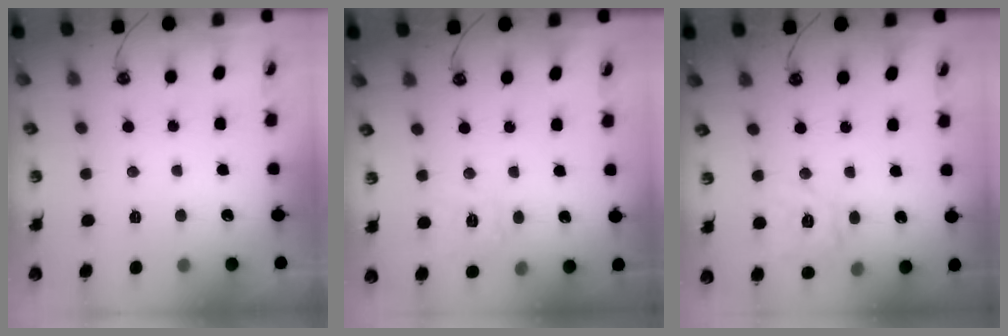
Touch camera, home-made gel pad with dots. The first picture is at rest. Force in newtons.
{"total": 9.4, "press": 9.3, "slide": 0.8}
{"total": 11.4, "press": 11.3, "slide": 1.4}